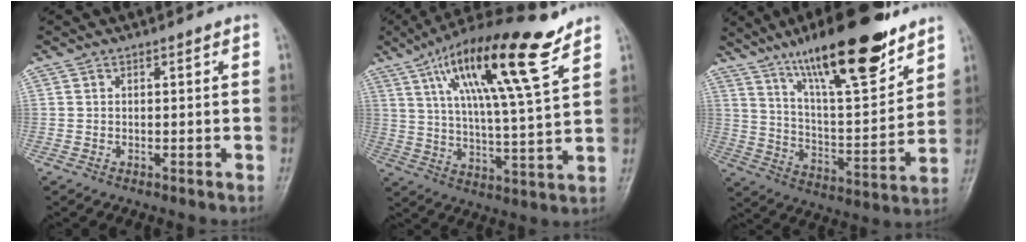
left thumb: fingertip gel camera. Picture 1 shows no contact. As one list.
[{"total": 19.0, "force": [11.2, 3.2, 15.0], "torque": [-0.244, -0.039, 0.188]}, {"total": 22.2, "force": [14.9, 5.7, 15.4], "torque": [-0.220, -0.067, 0.251]}]